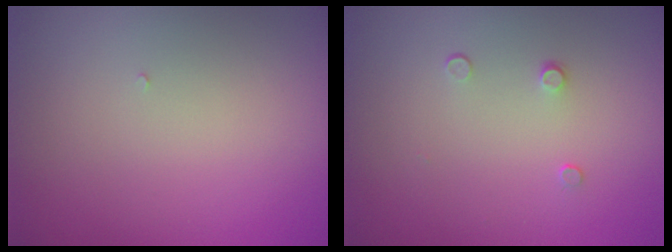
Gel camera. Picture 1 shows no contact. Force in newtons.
{"total": 0.8, "press": 0.4, "slide": 0.6}